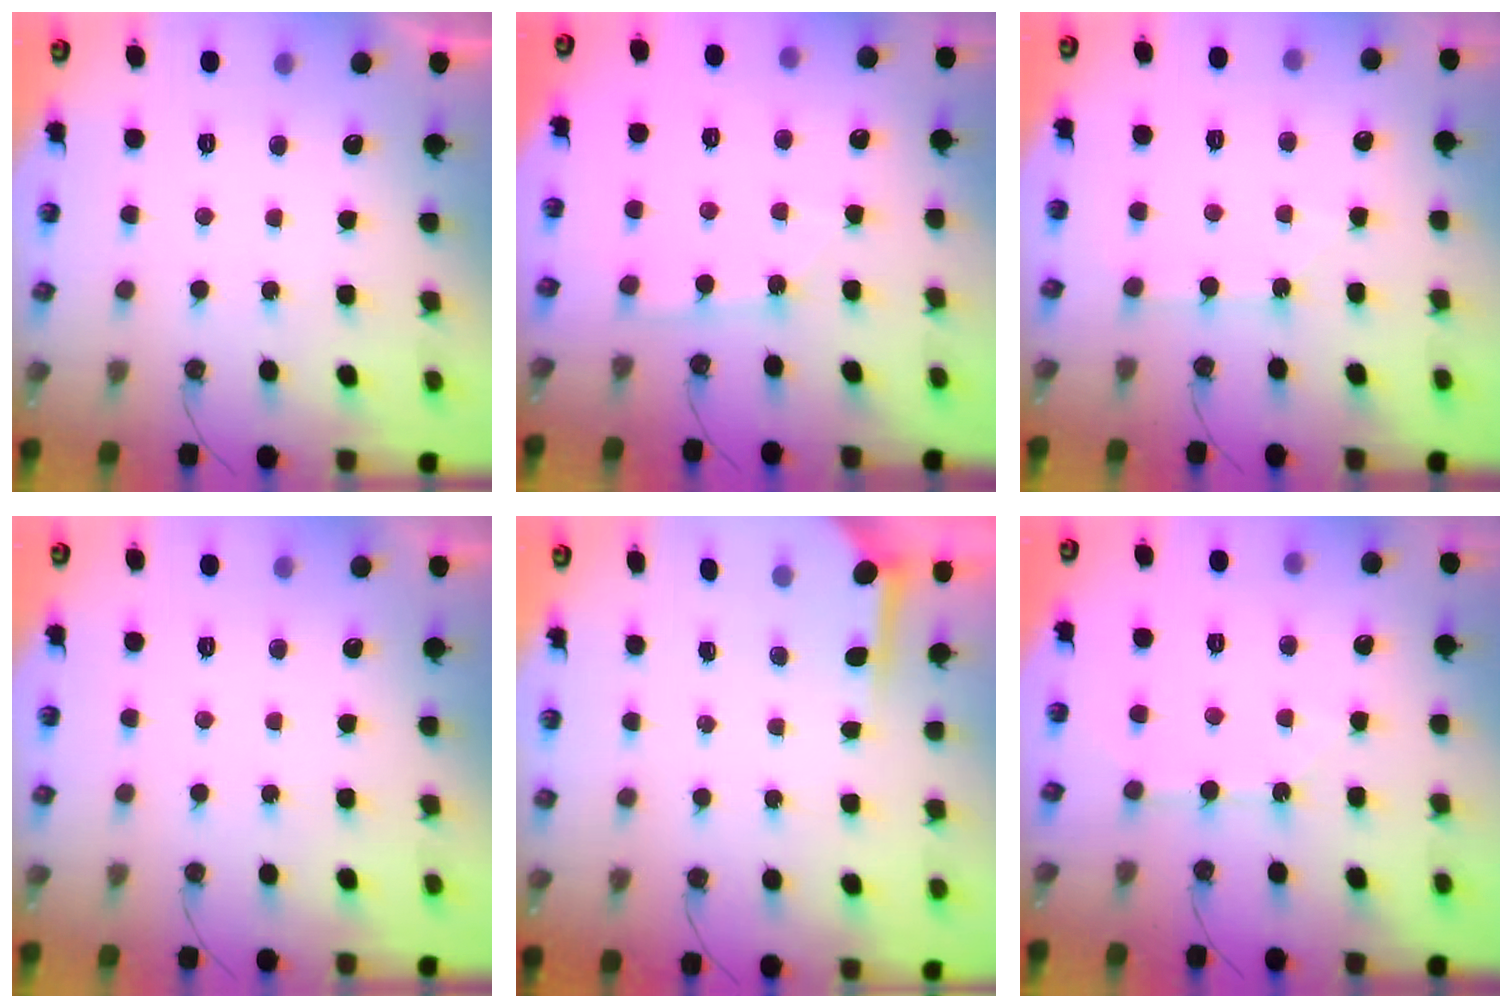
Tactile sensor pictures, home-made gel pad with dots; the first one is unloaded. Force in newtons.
{"total": 2.0, "press": 2.0, "slide": 0.3}
{"total": 0.9, "press": 0.8, "slide": 0.2}
{"total": 0.0}
{"total": 3.6, "press": 3.6, "slide": 0.5}
{"total": 3.9, "press": 3.8, "slide": 0.4}